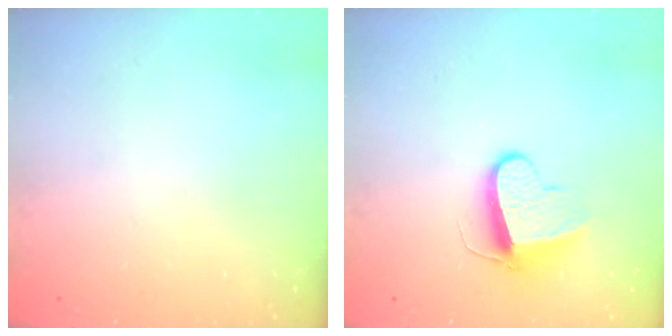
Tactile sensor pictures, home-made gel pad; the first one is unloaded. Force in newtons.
{"total": 10.3, "press": 10.2, "slide": 0.9}